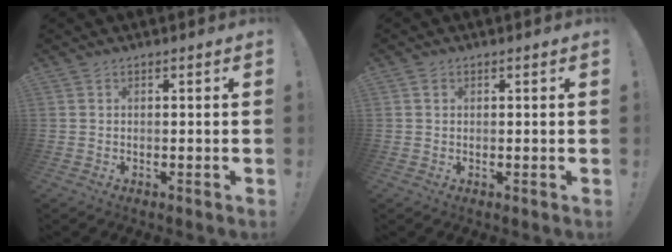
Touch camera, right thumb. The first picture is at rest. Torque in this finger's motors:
{"motor_torque": [-0.08, 0.04, 0.18, 0.02, 0.01]}